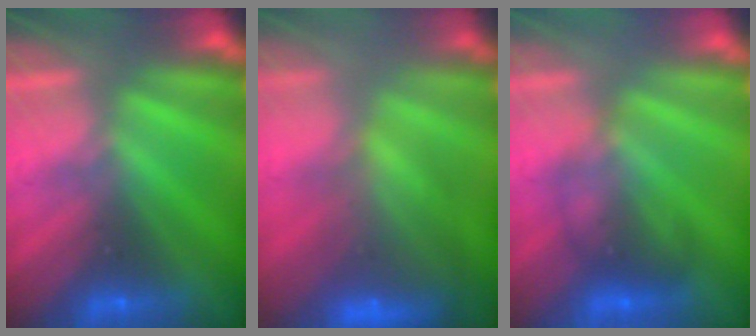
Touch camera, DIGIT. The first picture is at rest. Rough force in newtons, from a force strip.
{"total": 9.7}
{"total": 1.7}